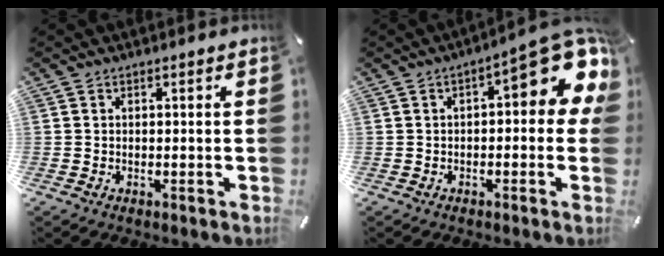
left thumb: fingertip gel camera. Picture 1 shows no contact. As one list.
[{"total": 13.6, "force": [4.8, 5.2, 11.6], "torque": [-0.144, -0.039, 0.075]}]